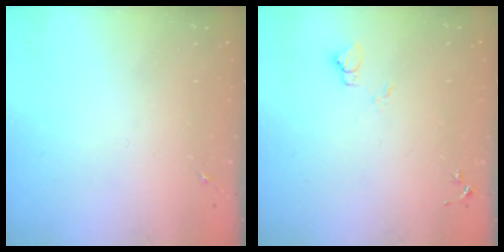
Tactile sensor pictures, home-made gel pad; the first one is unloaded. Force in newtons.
{"total": 4.5, "press": 4.5, "slide": 0.4}